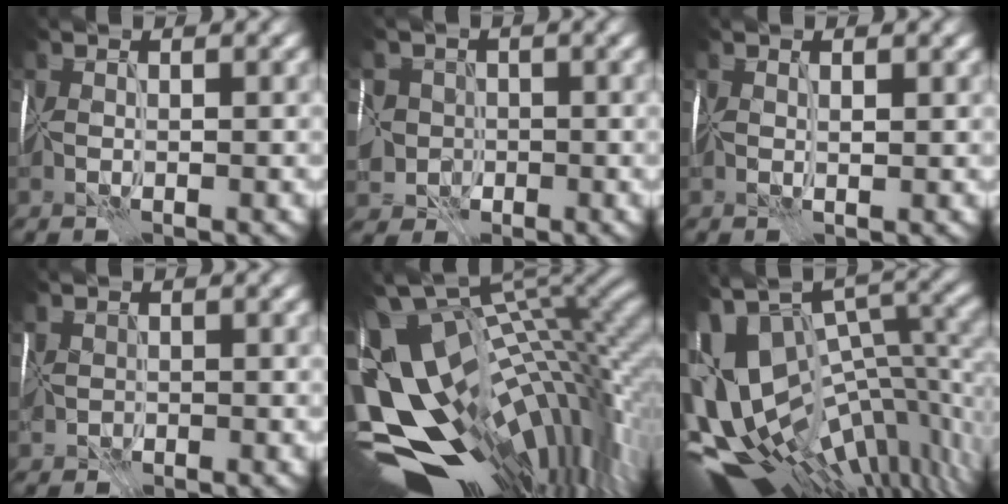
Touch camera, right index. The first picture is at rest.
{"total": 3.5, "force": [-1.6, 3.0, -0.5], "torque": [0.022, -0.001, -0.037]}
{"total": 0.8, "force": [0.6, 0.1, 0.5], "torque": [-0.007, 0.003, 0.013]}
{"total": 1.1, "force": [-0.4, 1.0, -0.1], "torque": [-0.008, -0.002, -0.005]}
{"total": 14.4, "force": [-1.8, 8.2, 11.8], "torque": [-0.195, -0.037, 0.017]}
{"total": 13.9, "force": [-1.5, 7.7, 11.5], "torque": [-0.174, 0.010, 0.017]}